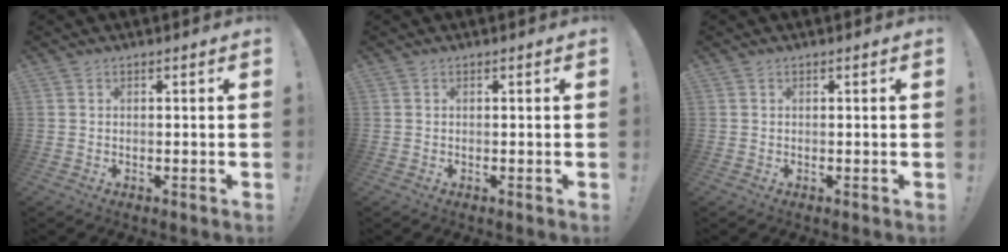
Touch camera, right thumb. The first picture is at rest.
{"total": 0.0}
{"total": 0.0}